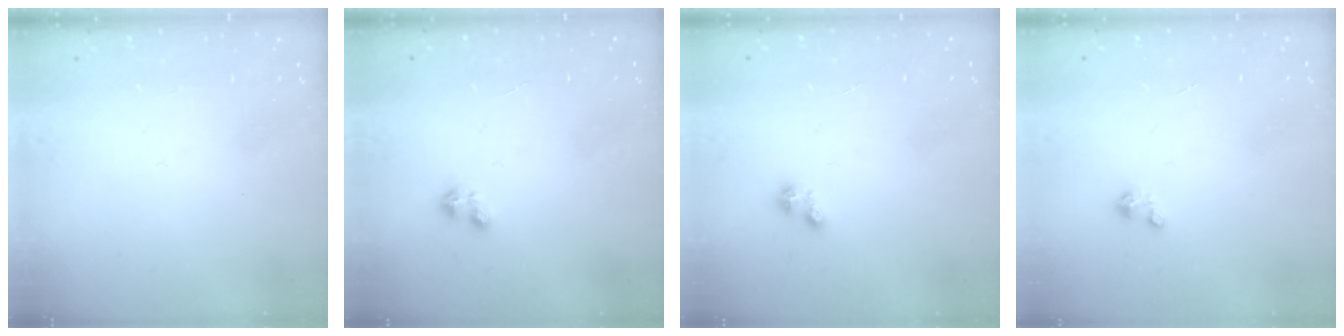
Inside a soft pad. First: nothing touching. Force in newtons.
{"total": 2.2, "press": 2.2, "slide": 0.4}
{"total": 1.9, "press": 1.8, "slide": 0.2}
{"total": 1.2, "press": 1.1, "slide": 0.1}